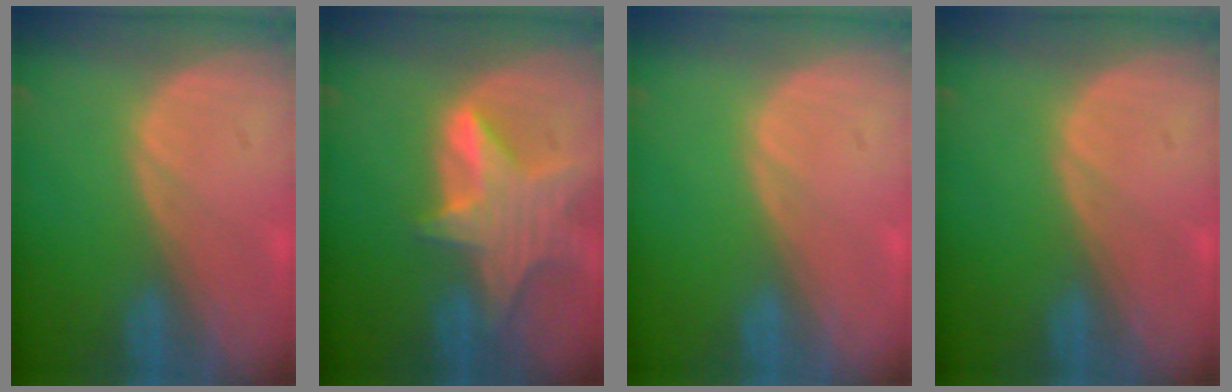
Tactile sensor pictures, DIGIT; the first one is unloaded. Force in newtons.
{"total": 8.4, "press": 7.5, "slide": 3.9}
{"total": 0.0}
{"total": 0.0}